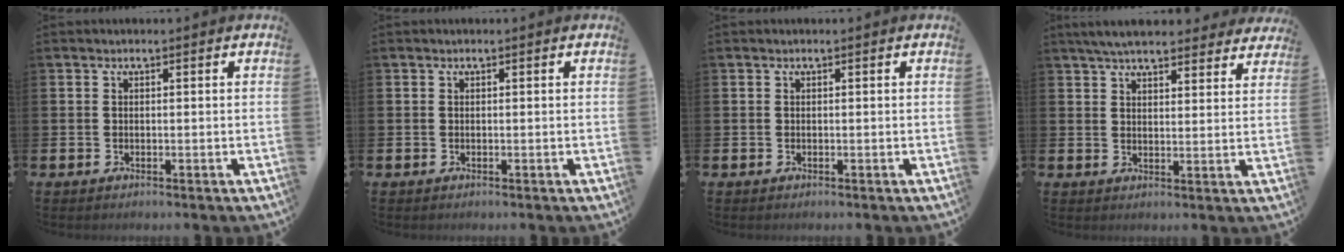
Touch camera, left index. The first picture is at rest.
{"total": 0.0}
{"total": 0.0}
{"total": 6.0, "force": [5.6, 1.3, 1.8], "torque": [-0.040, -0.023, 0.100]}